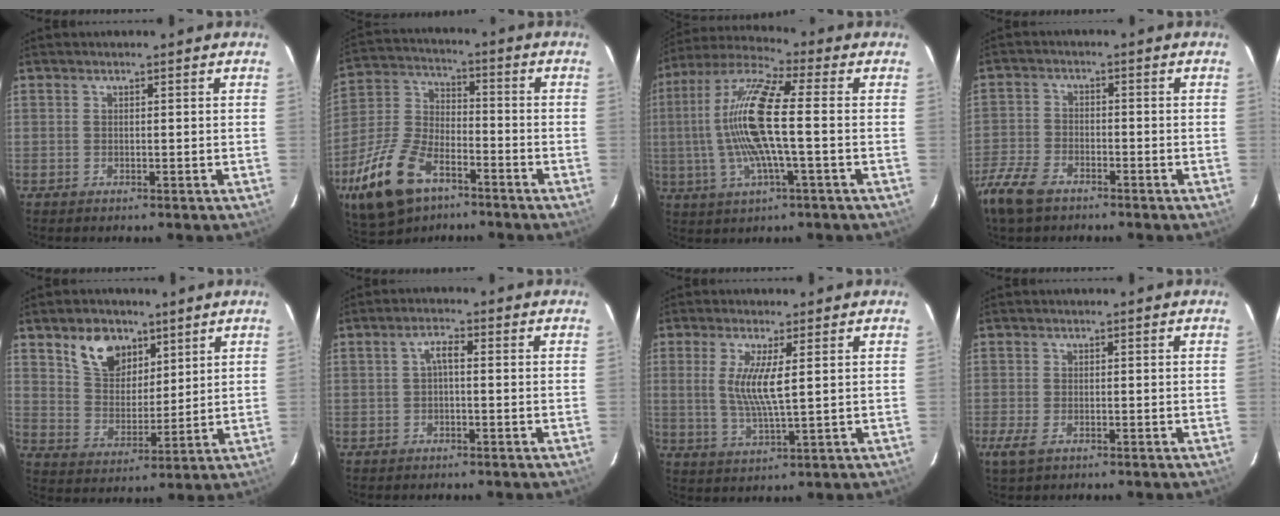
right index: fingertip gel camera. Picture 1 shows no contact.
{"total": 17.6, "force": [-10.0, 9.4, 11.0], "torque": [-0.252, -0.008, -0.183]}
{"total": 15.6, "force": [-0.5, 2.3, 15.4], "torque": [-0.299, 0.006, -0.017]}
{"total": 9.0, "force": [-6.4, 4.5, 4.5], "torque": [-0.123, -0.011, -0.134]}
{"total": 10.2, "force": [6.0, 6.6, 4.9], "torque": [-0.090, 0.016, 0.118]}
{"total": 2.3, "force": [-0.2, 0.8, 2.2], "torque": [-0.045, 0.009, -0.002]}
{"total": 7.0, "force": [1.4, 0.7, 6.8], "torque": [-0.143, -0.010, 0.028]}
{"total": 3.0, "force": [-1.6, 1.5, 2.0], "torque": [-0.044, -0.011, -0.028]}